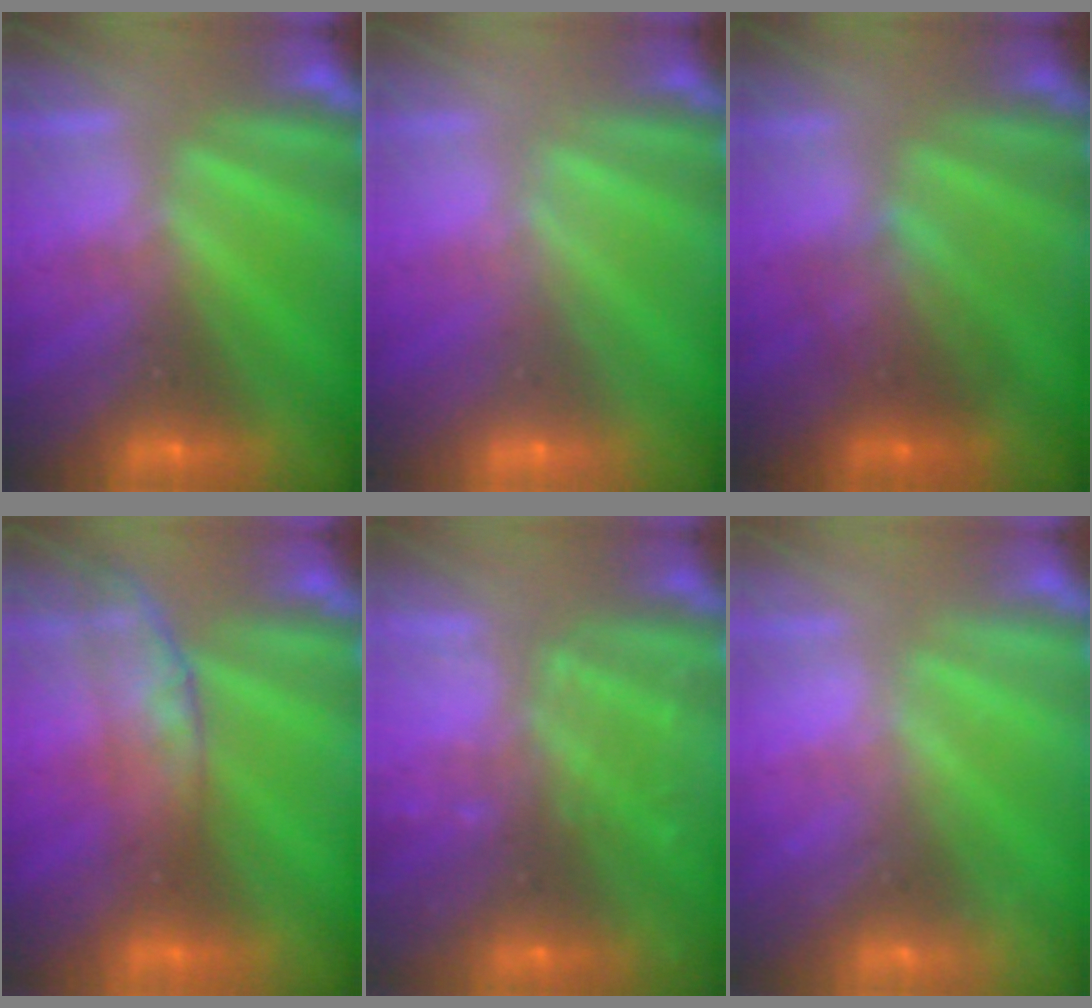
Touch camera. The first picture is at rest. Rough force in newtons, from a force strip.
{"total": 1.6}
{"total": 2.2}
{"total": 2.9}
{"total": 9.1}
{"total": 2.1}